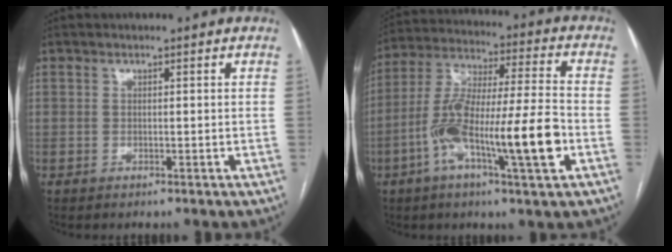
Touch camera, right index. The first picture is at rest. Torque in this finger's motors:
{"motor_torque": [1.79, -0.35, 0.74, 0.21]}